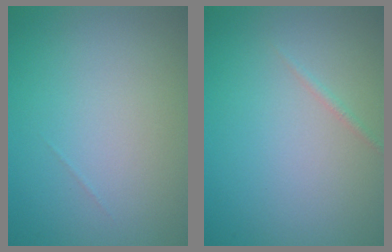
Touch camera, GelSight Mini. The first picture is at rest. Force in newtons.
{"total": 0.5, "press": 0.5, "slide": 0.0}